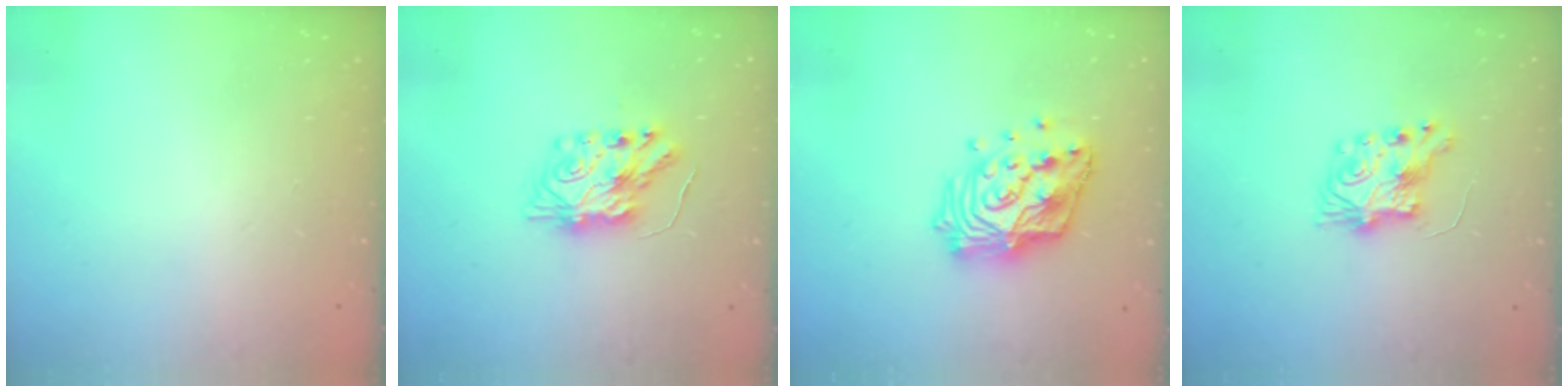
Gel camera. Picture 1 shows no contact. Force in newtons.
{"total": 8.4, "press": 8.4, "slide": 0.5}
{"total": 17.5, "press": 17.4, "slide": 1.4}
{"total": 7.8, "press": 7.7, "slide": 0.4}